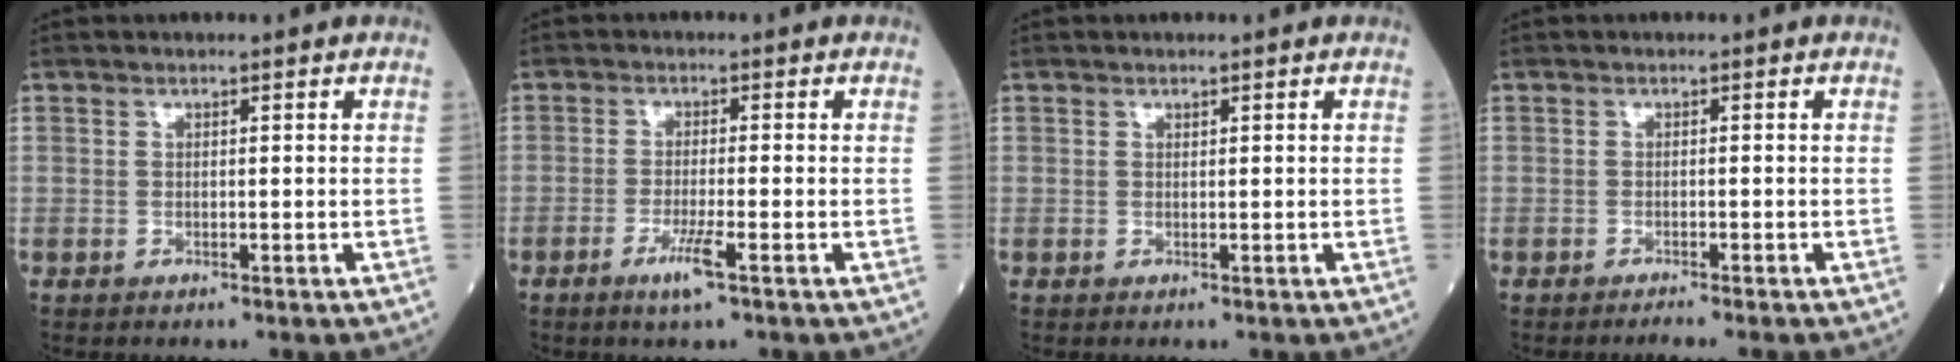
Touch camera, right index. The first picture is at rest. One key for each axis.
{"total": 3.7, "fx": -1.9, "fy": -0.2, "fz": 3.1, "tx": -0.064, "ty": -0.009, "tz": -0.038}
{"total": 0.0}
{"total": 2.3, "fx": -2.0, "fy": -0.3, "fz": 1.1, "tx": -0.010, "ty": 0.002, "tz": -0.026}